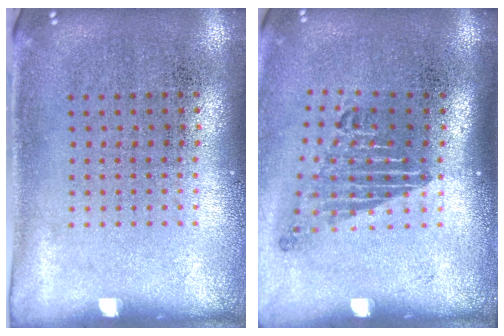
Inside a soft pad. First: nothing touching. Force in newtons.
{"total": 1.8, "press": 1.3, "slide": 1.3}